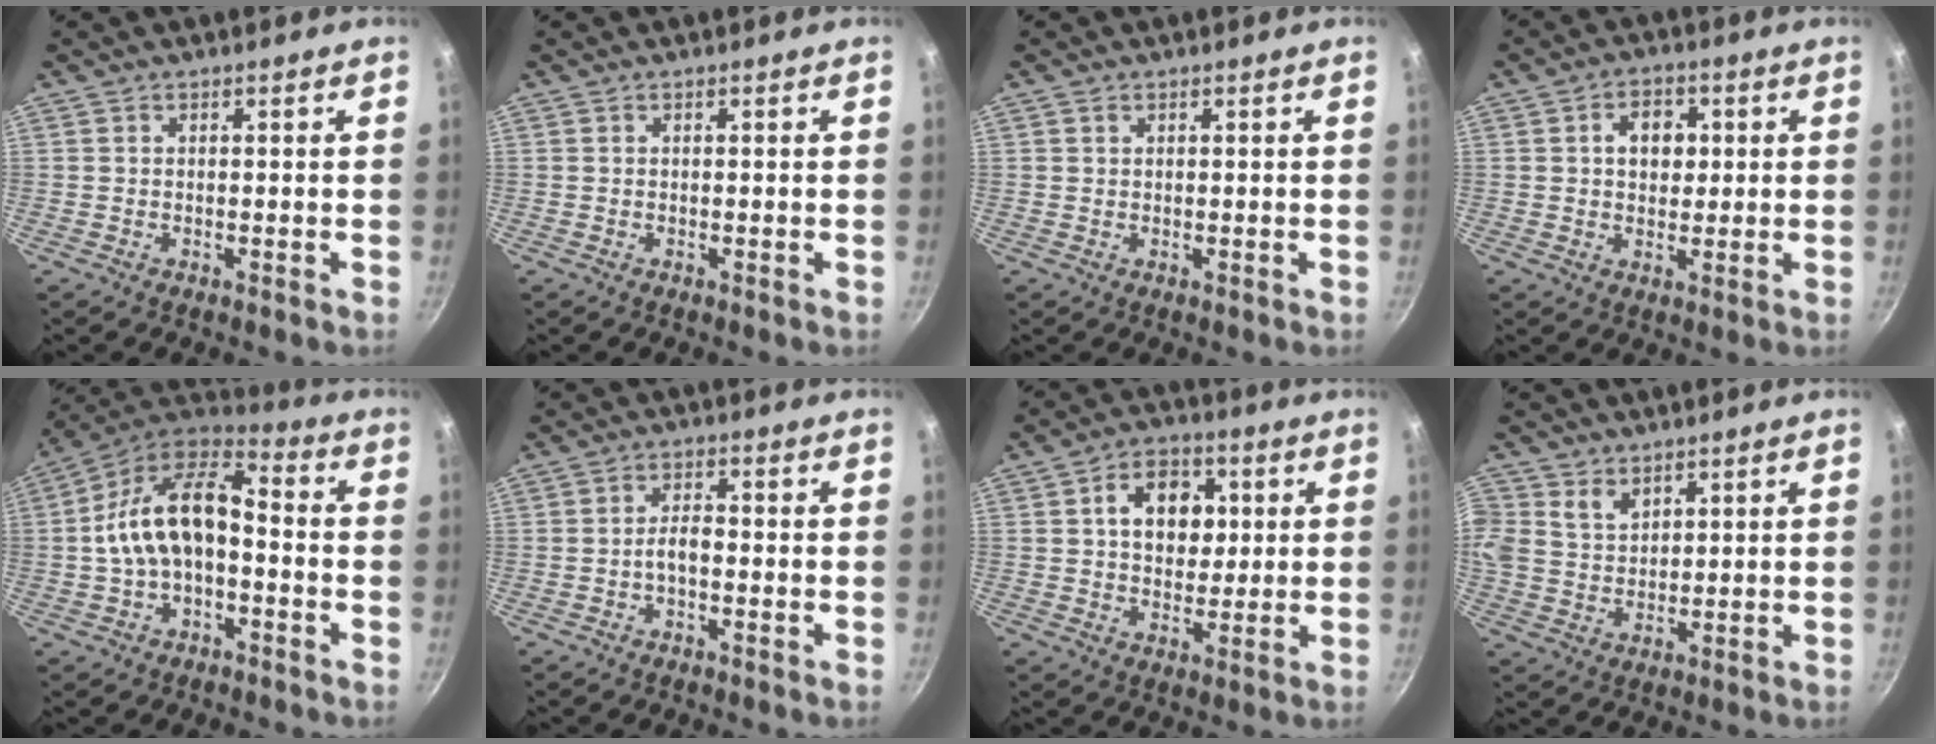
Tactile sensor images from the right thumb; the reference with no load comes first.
{"total": 0.0}
{"total": 0.8, "force": [0.4, 0.6, 0.3], "torque": [-0.004, 0.001, 0.008]}
{"total": 5.9, "force": [1.1, 4.5, 3.6], "torque": [-0.031, 0.005, 0.013]}
{"total": 15.6, "force": [-1.9, 9.0, 12.6], "torque": [-0.212, 0.052, -0.046]}
{"total": 3.1, "force": [-1.1, 1.4, 2.5], "torque": [-0.040, 0.020, -0.022]}
{"total": 10.5, "force": [2.3, 7.8, 6.7], "torque": [-0.068, 0.002, 0.029]}
{"total": 8.4, "force": [4.0, 6.5, 3.7], "torque": [-0.079, 0.000, 0.082]}